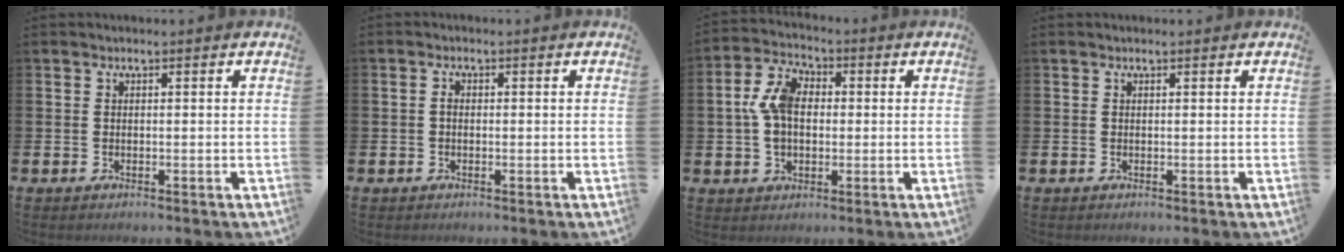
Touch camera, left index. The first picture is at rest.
{"total": 1.2, "force": [-0.1, 0.9, 0.8], "torque": [0.000, -0.001, -0.006]}
{"total": 6.9, "force": [1.1, 4.7, 4.9], "torque": [-0.122, 0.015, 0.016]}
{"total": 0.0}